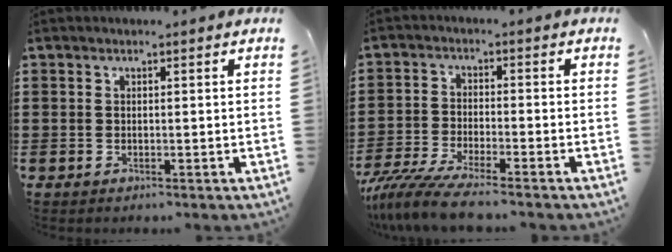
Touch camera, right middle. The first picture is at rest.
{"total": 7.1, "force": [-6.3, 0.2, 3.1], "torque": [-0.078, -0.013, -0.127]}